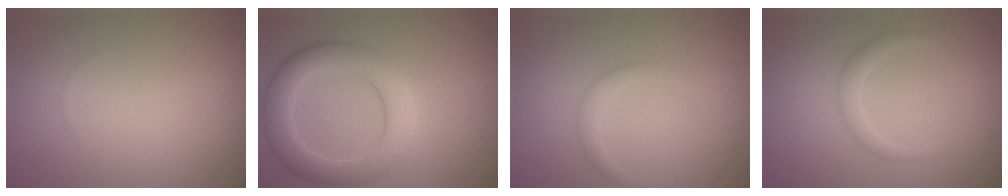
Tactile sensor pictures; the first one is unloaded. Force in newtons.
{"total": 5.8, "press": 5.8, "slide": 0.4}
{"total": 1.2, "press": 1.2, "slide": 0.1}
{"total": 1.4, "press": 1.4, "slide": 0.2}